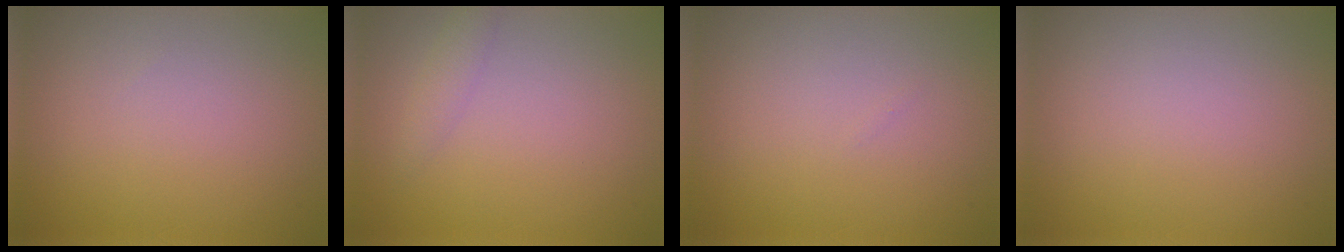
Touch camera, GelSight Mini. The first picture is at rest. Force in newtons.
{"total": 1.3, "press": 1.3, "slide": 0.0}
{"total": 0.0}
{"total": 0.0}